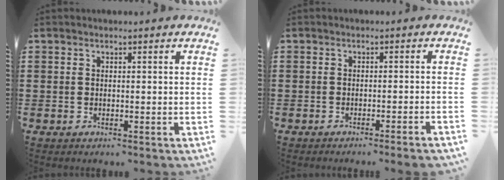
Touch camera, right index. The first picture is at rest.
{"total": 1.6, "force": [-1.4, -0.3, 0.9], "torque": [-0.014, -0.001, -0.025]}